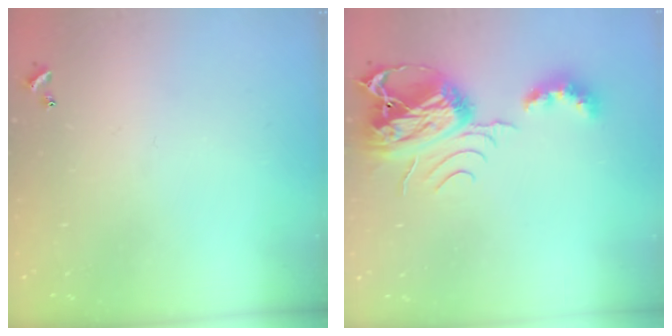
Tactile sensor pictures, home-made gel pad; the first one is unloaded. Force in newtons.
{"total": 9.2, "press": 9.1, "slide": 1.3}